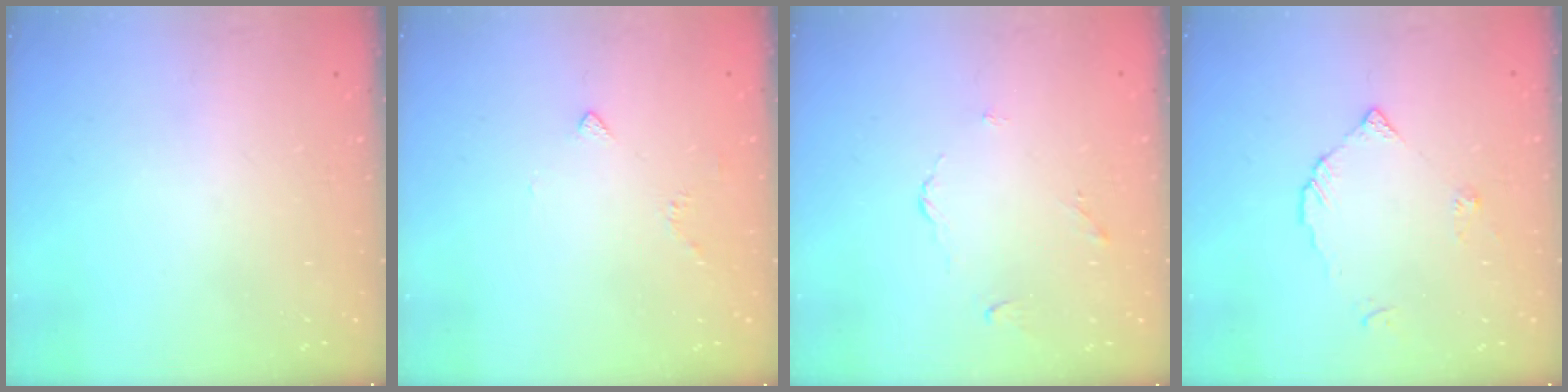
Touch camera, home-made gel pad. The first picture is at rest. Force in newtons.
{"total": 2.4, "press": 2.4, "slide": 0.6}
{"total": 3.0, "press": 3.0, "slide": 0.5}
{"total": 3.1, "press": 3.1, "slide": 0.3}